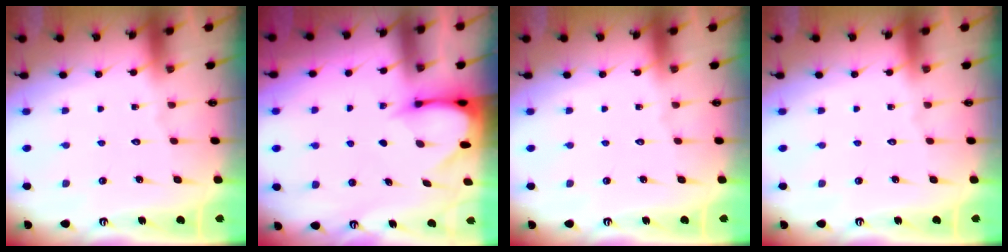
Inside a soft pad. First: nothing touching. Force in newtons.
{"total": 3.4, "press": 3.4, "slide": 0.3}
{"total": 0.0}
{"total": 0.0}